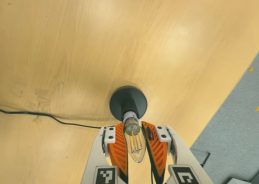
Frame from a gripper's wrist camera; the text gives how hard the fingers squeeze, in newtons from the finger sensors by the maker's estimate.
{"total": 24.0, "left": 24.9, "right": 23.0}